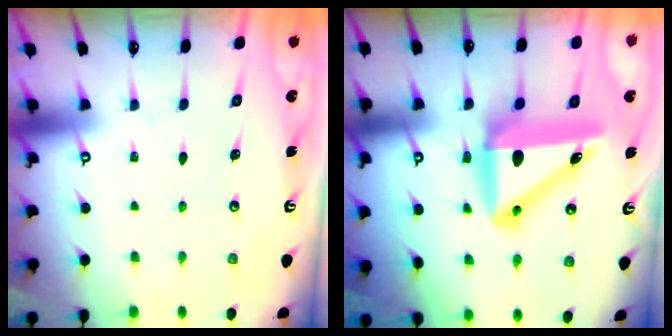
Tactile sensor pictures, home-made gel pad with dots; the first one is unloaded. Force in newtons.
{"total": 13.3, "press": 12.9, "slide": 3.4}